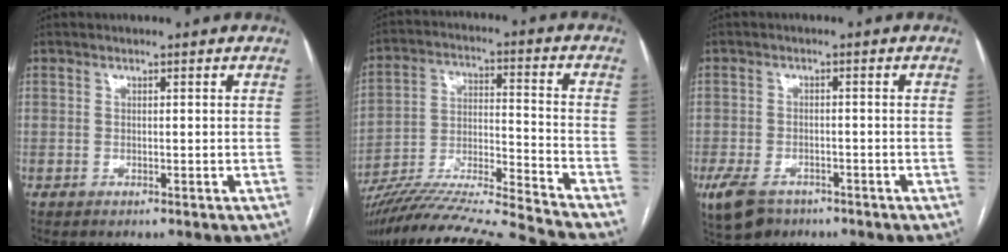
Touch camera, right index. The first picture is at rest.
{"total": 22.2, "force": [-20.6, -2.0, 7.9], "torque": [-0.154, -0.022, -0.336]}
{"total": 7.3, "force": [-4.7, 4.4, 3.6], "torque": [-0.076, -0.007, -0.073]}